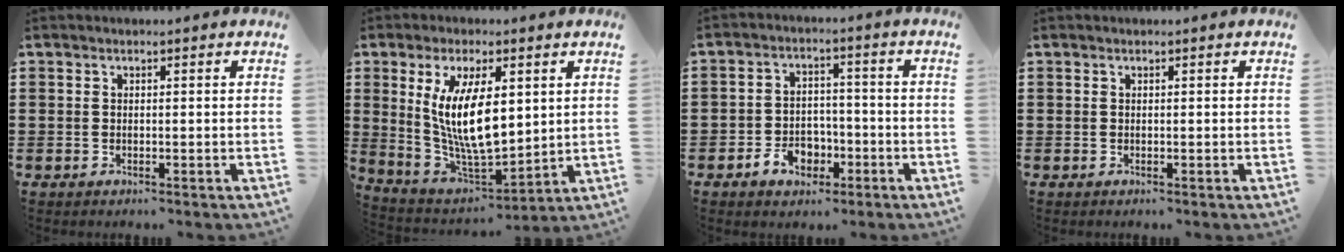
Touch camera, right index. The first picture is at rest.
{"total": 11.5, "force": [2.1, 4.4, 10.4], "torque": [-0.220, -0.002, 0.036]}
{"total": 5.2, "force": [-2.6, 3.8, 2.5], "torque": [-0.042, 0.009, -0.050]}
{"total": 0.0}